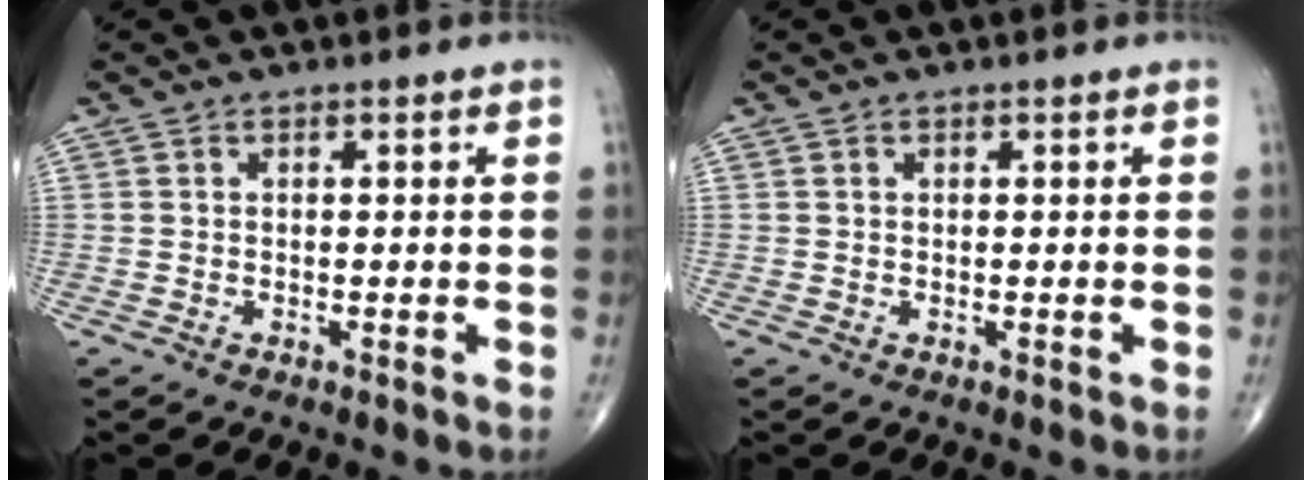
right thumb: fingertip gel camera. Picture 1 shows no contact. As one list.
[{"total": 0.0}]